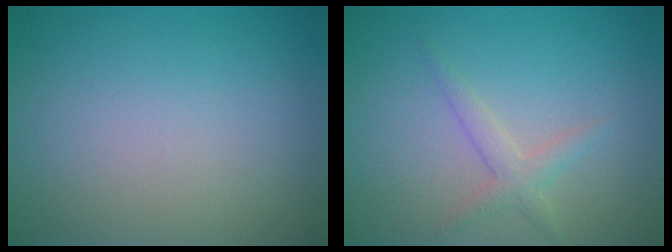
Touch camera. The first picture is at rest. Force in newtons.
{"total": 1.8, "press": 1.8, "slide": 0.1}